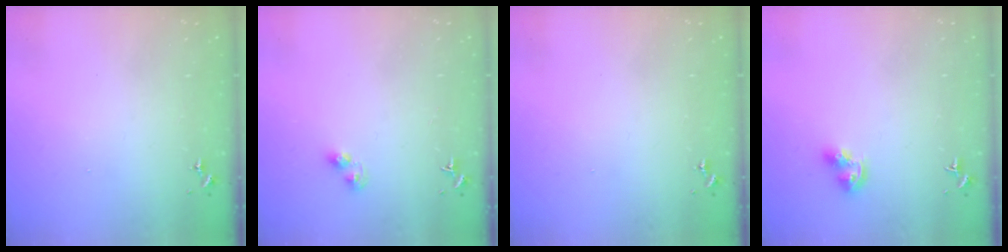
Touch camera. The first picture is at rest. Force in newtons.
{"total": 3.9, "press": 3.9, "slide": 0.4}
{"total": 0.0}
{"total": 9.0, "press": 9.0, "slide": 1.0}